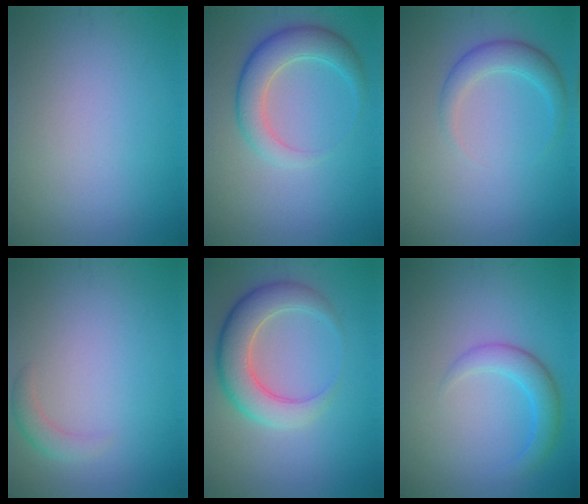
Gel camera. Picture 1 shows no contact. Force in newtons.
{"total": 4.6, "press": 4.6, "slide": 0.3}
{"total": 2.7, "press": 2.6, "slide": 0.4}
{"total": 1.5, "press": 1.5, "slide": 0.1}
{"total": 5.7, "press": 5.7, "slide": 0.3}
{"total": 2.8, "press": 2.8, "slide": 0.1}